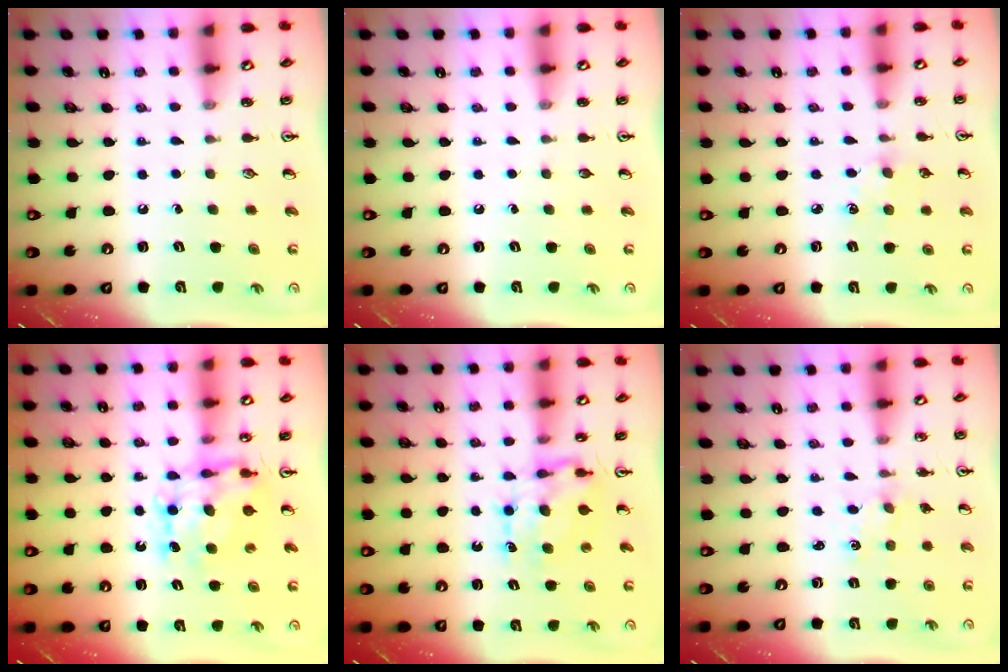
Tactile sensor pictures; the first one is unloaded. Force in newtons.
{"total": 0.0}
{"total": 5.4, "press": 5.4, "slide": 0.7}
{"total": 10.0, "press": 10.0, "slide": 0.8}
{"total": 7.2, "press": 7.2, "slide": 0.7}
{"total": 0.7, "press": 0.7, "slide": 0.1}